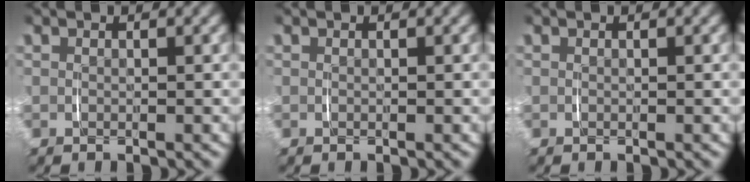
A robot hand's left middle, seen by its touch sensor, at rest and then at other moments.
{"total": 0.0}
{"total": 0.0}